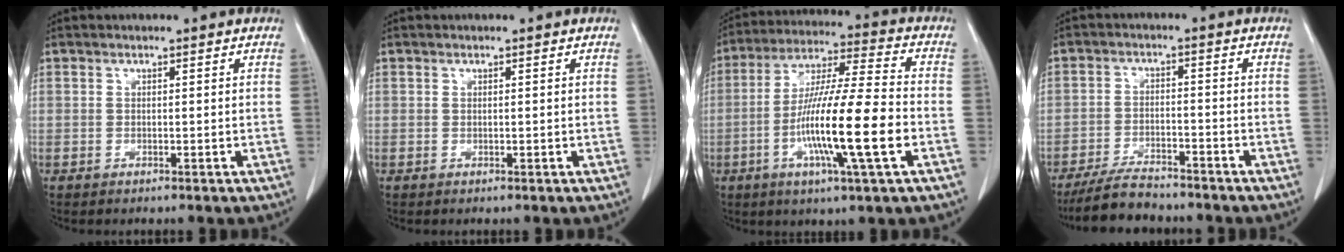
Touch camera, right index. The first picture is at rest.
{"total": 0.0}
{"total": 16.1, "force": [-4.3, 0.2, 15.6], "torque": [-0.289, -0.010, -0.082]}
{"total": 7.3, "force": [-6.6, 2.0, 2.6], "torque": [-0.049, -0.016, -0.117]}